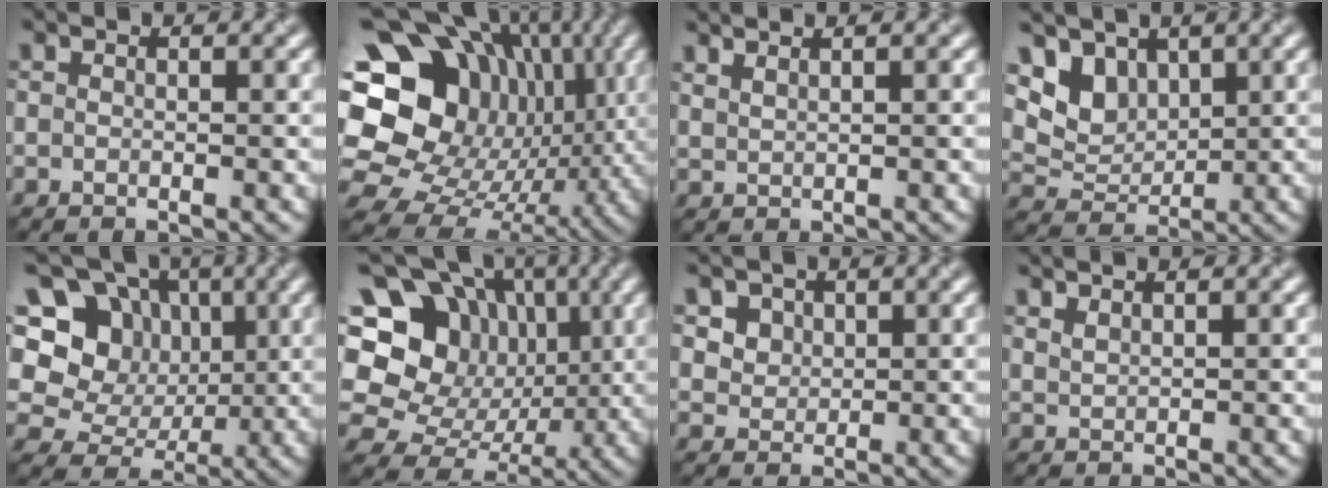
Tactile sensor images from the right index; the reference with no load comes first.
{"total": 20.3, "force": [4.5, 16.9, 10.4], "torque": [-0.209, 0.040, 0.071]}
{"total": 2.4, "force": [2.1, 0.8, 0.8], "torque": [0.003, 0.006, 0.014]}
{"total": 4.4, "force": [2.9, 3.0, 1.4], "torque": [-0.041, -0.008, 0.067]}
{"total": 13.3, "force": [4.2, 11.4, 5.4], "torque": [-0.144, 0.060, 0.055]}
{"total": 18.5, "force": [4.4, 16.1, 7.9], "torque": [-0.178, 0.067, 0.054]}
{"total": 4.4, "force": [2.8, 3.1, 1.5], "torque": [-0.036, 0.015, 0.040]}
{"total": 1.2, "force": [1.2, 0.0, -0.2], "torque": [0.000, 0.008, 0.026]}